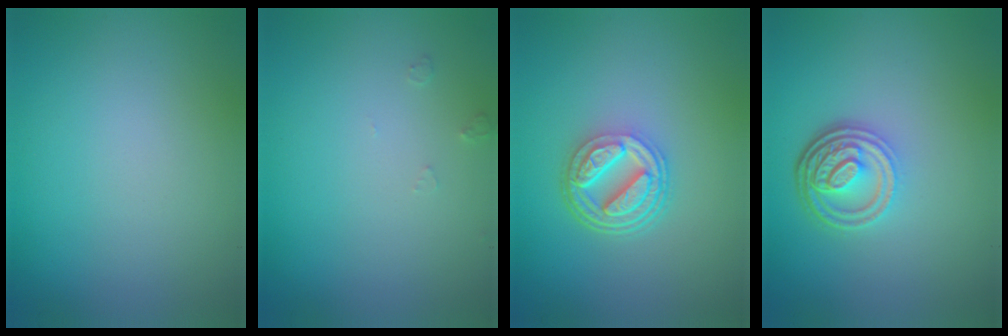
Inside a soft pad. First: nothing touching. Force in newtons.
{"total": 0.6, "press": 0.6, "slide": 0.1}
{"total": 5.2, "press": 3.9, "slide": 3.4}
{"total": 4.7, "press": 3.5, "slide": 3.2}